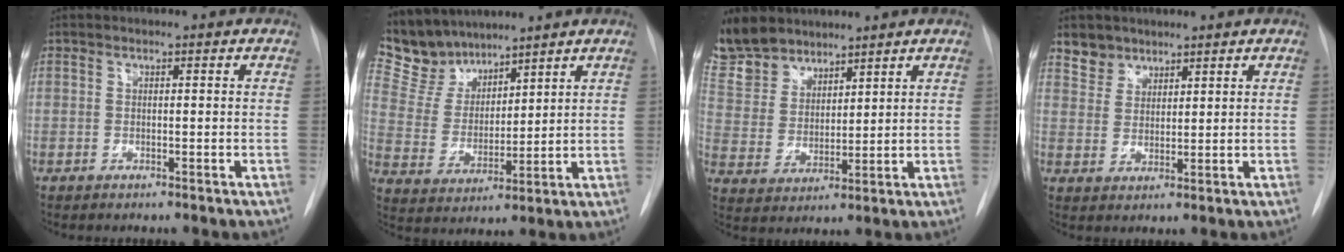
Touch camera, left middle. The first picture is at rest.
{"total": 8.6, "force": [8.0, 3.2, 1.0], "torque": [-0.032, 0.009, 0.172]}
{"total": 12.5, "force": [10.5, 6.1, 2.9], "torque": [-0.077, 0.015, 0.219]}
{"total": 3.8, "force": [3.1, 2.2, -0.2], "torque": [0.016, 0.002, 0.057]}